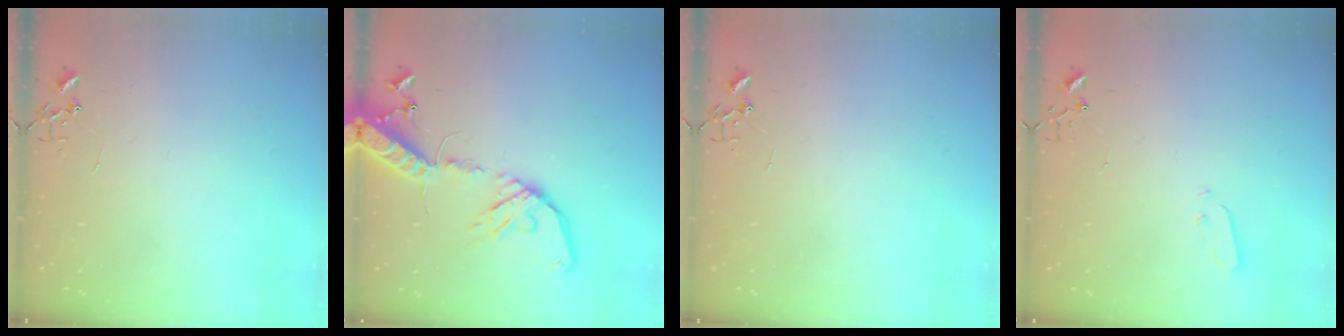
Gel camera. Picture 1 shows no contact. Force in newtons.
{"total": 17.9, "press": 17.6, "slide": 3.7}
{"total": 0.0}
{"total": 3.0, "press": 2.9, "slide": 0.3}